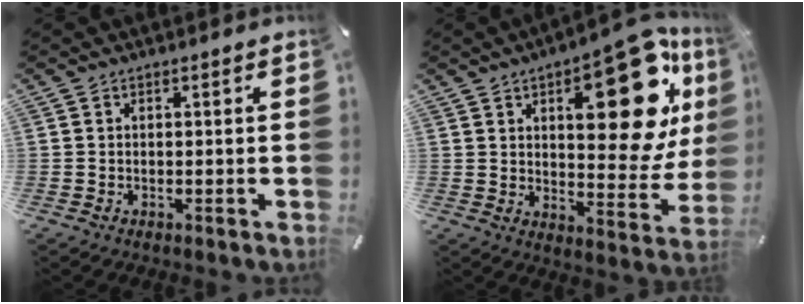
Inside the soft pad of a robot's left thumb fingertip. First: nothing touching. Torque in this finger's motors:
{"motor_torque": [2.56, 2.45, 0.55, -0.27, 0.19]}